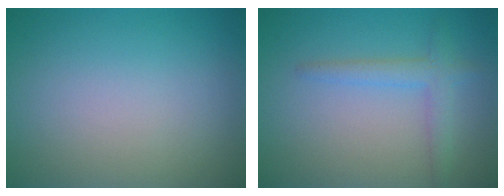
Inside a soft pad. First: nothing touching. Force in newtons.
{"total": 2.3, "press": 2.3, "slide": 0.2}